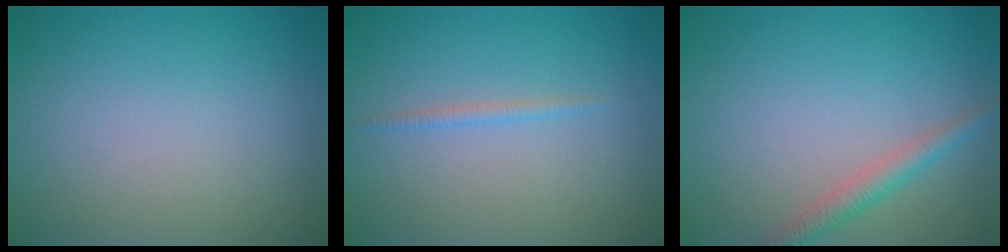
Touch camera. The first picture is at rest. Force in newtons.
{"total": 0.8, "press": 0.8, "slide": 0.0}
{"total": 2.1, "press": 2.1, "slide": 0.0}